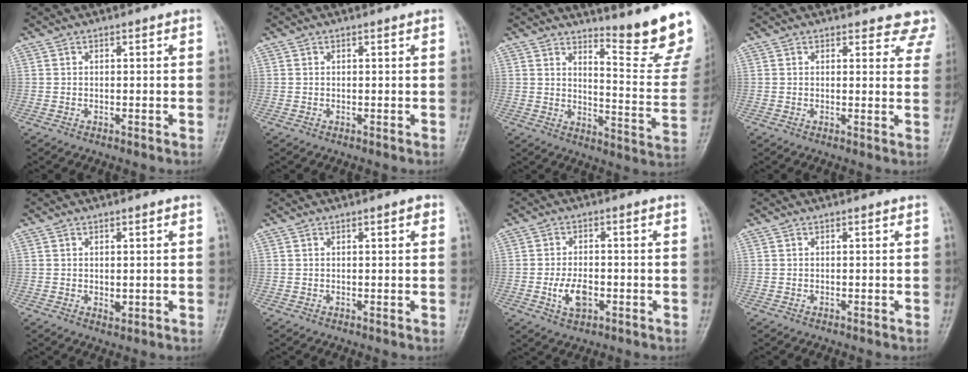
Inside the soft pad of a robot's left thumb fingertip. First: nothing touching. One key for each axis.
{"total": 0.0}
{"total": 14.8, "fx": 12.4, "fy": 0.7, "fz": 8.1, "tx": -0.091, "ty": -0.144, "tz": 0.165}
{"total": 6.6, "fx": 5.9, "fy": 2.7, "fz": 1.1, "tx": 0.036, "ty": -0.025, "tz": 0.040}
{"total": 2.0, "fx": 0.0, "fy": 1.2, "fz": 1.6, "tx": -0.019, "ty": -0.004, "tz": 0.003}
{"total": 1.5, "fx": 0.6, "fy": 0.4, "fz": 1.2, "tx": -0.015, "ty": 0.001, "tz": 0.007}
{"total": 5.6, "fx": -1.7, "fy": 3.2, "fz": 4.2, "tx": -0.075, "ty": 0.007, "tz": -0.028}
{"total": 0.0}